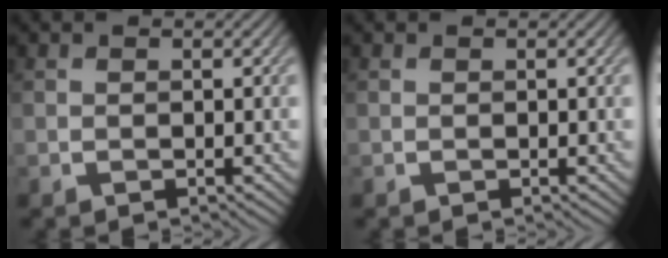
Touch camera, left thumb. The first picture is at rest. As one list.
[{"total": 0.0}]